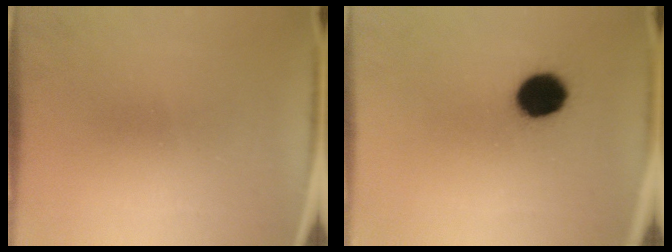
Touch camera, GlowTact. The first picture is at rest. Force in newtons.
{"total": 9.5}